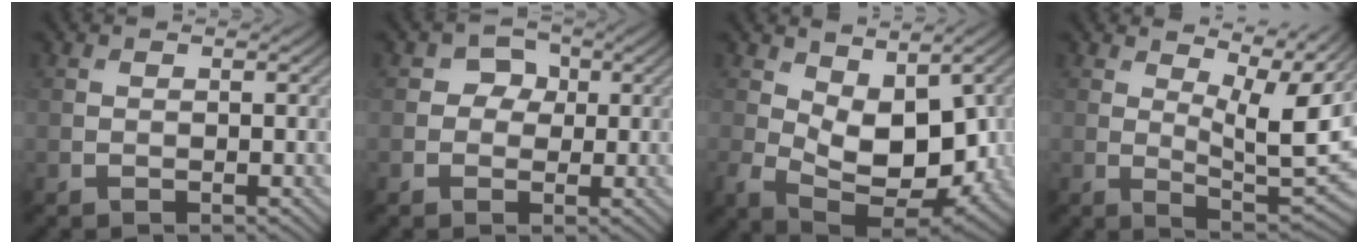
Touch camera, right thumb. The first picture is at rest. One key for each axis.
{"total": 2.9, "fx": 0.3, "fy": 2.6, "fz": 1.2, "tx": -0.013, "ty": 0.003, "tz": -0.009}
{"total": 9.6, "fx": 1.2, "fy": 6.0, "fz": 7.4, "tx": -0.151, "ty": -0.033, "tz": 0.027}
{"total": 9.2, "fx": 5.2, "fy": 2.6, "fz": 7.1, "tx": -0.128, "ty": -0.006, "tz": 0.079}